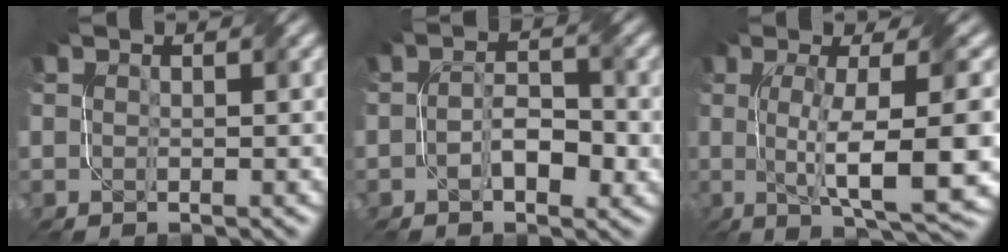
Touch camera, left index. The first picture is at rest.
{"total": 3.5, "force": [-1.2, 1.8, 2.8], "torque": [-0.046, 0.006, -0.020]}
{"total": 10.6, "force": [-0.7, 2.4, 10.3], "torque": [-0.149, -0.004, -0.006]}